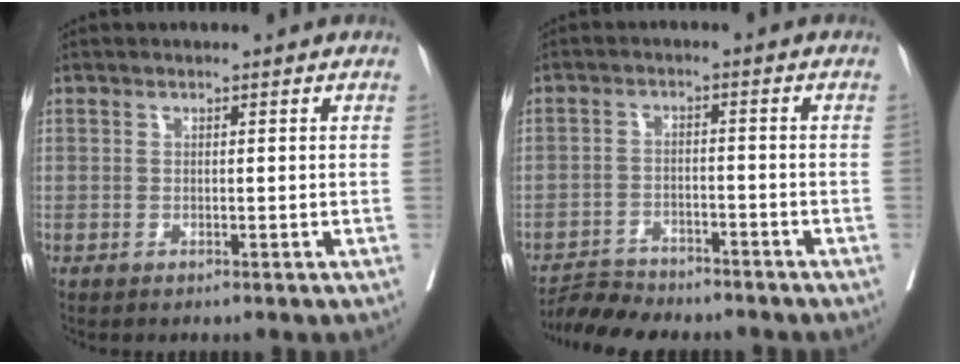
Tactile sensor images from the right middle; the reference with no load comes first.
{"total": 6.5, "force": [-6.3, 1.1, 0.8], "torque": [-0.010, -0.008, -0.106]}